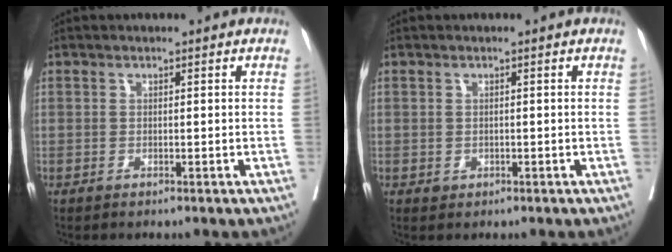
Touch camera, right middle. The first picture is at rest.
{"total": 0.9, "force": [-0.3, 0.8, 0.4], "torque": [-0.005, 0.001, 0.000]}